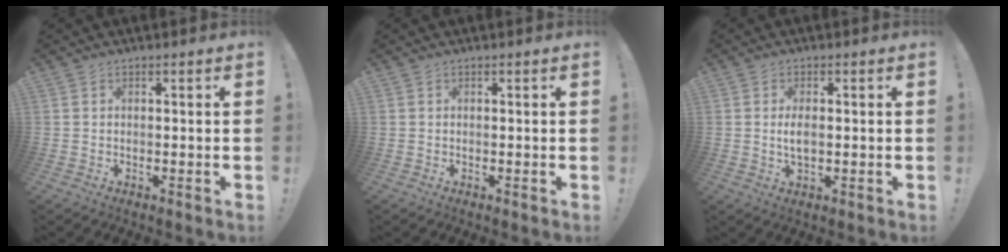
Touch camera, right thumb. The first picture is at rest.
{"total": 0.0}
{"total": 3.3, "force": [0.0, 1.5, 3.0], "torque": [-0.056, -0.001, -0.004]}